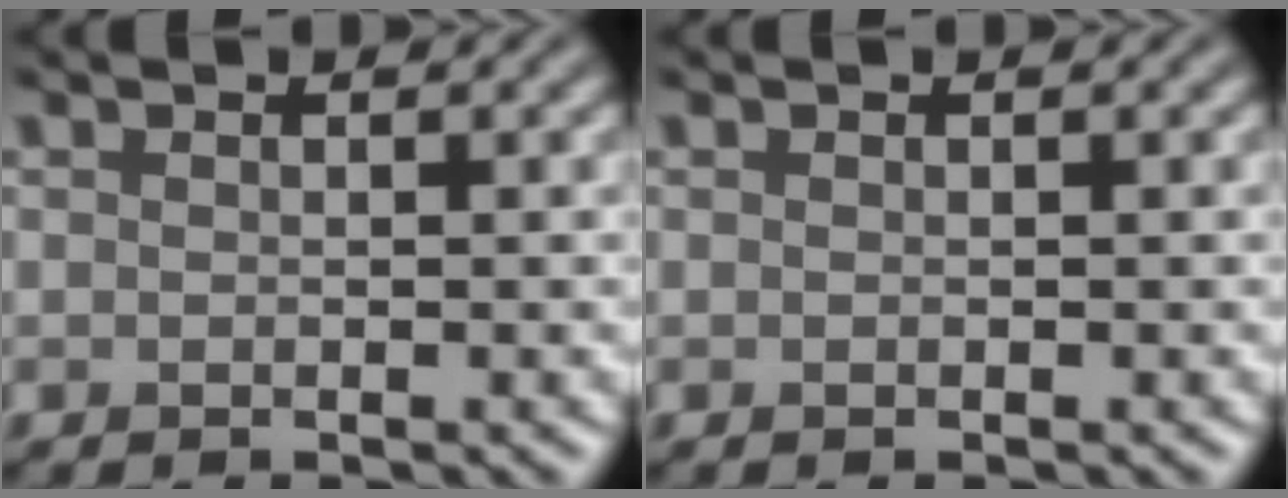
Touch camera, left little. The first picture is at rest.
{"total": 0.0}